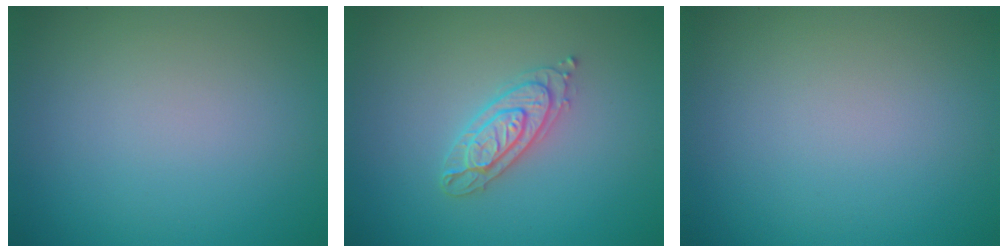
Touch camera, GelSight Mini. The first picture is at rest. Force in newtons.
{"total": 2.6, "press": 2.5, "slide": 0.5}
{"total": 0.0}